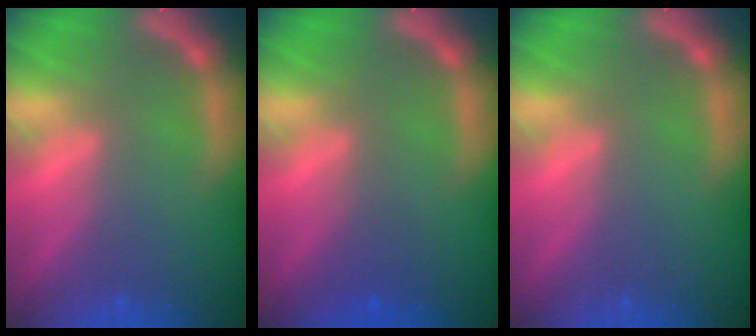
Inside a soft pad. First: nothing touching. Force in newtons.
{"total": 1.5}
{"total": 0.0}